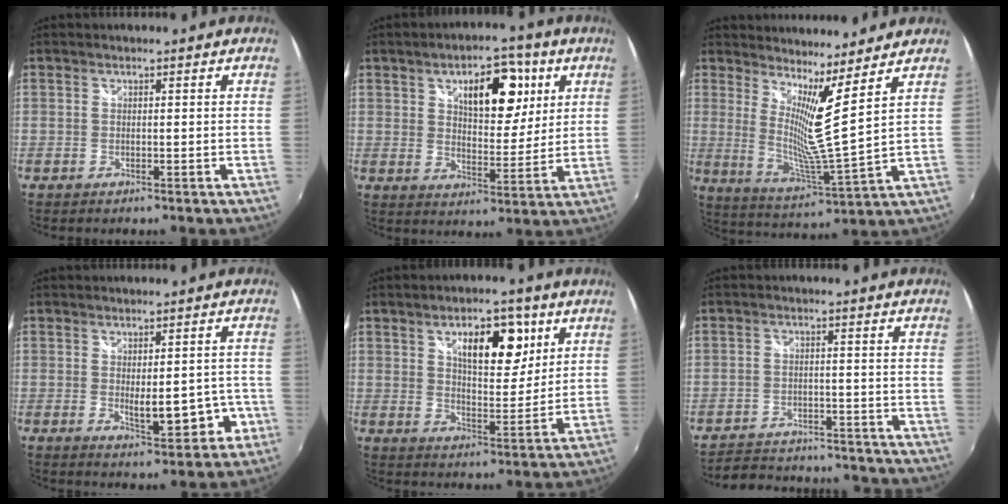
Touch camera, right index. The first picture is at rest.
{"total": 13.1, "force": [5.6, 6.7, 9.8], "torque": [-0.139, 0.014, 0.086]}
{"total": 9.3, "force": [5.9, -1.6, 7.0], "torque": [-0.108, -0.023, 0.102]}
{"total": 8.2, "force": [-2.3, 3.7, 6.9], "torque": [-0.112, -0.015, -0.019]}
{"total": 11.5, "force": [5.1, 5.3, 8.8], "torque": [-0.127, 0.006, 0.079]}
{"total": 19.0, "force": [-17.1, 5.8, 5.9], "torque": [-0.134, 0.017, -0.217]}